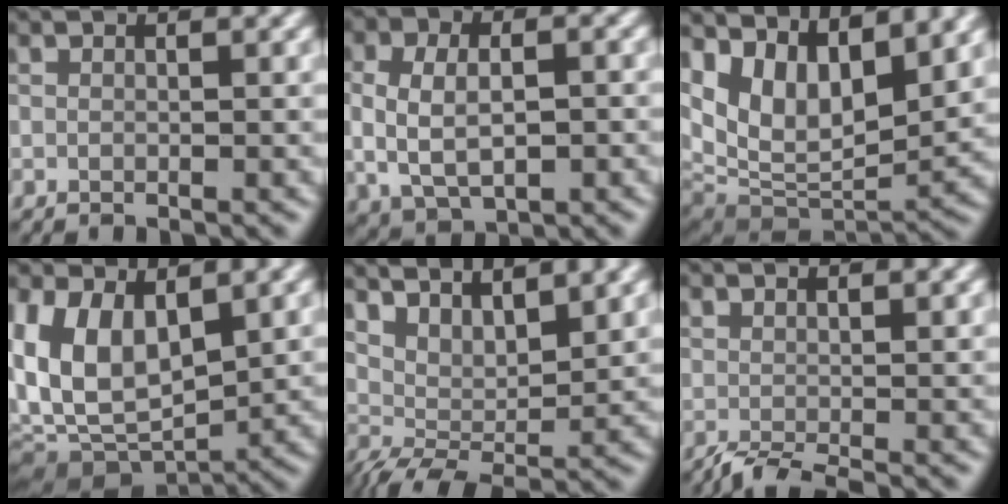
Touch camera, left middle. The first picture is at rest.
{"total": 5.8, "force": [-0.3, 3.7, 4.4], "torque": [-0.084, -0.004, 0.008]}
{"total": 12.1, "force": [5.0, 6.5, 8.9], "torque": [-0.161, -0.002, 0.089]}
{"total": 9.3, "force": [1.7, 5.5, 7.3], "torque": [-0.150, -0.011, 0.032]}
{"total": 5.8, "force": [4.2, 1.7, 3.6], "torque": [-0.066, 0.000, 0.073]}
{"total": 2.1, "force": [-0.5, 0.7, 2.0], "torque": [-0.023, -0.003, -0.018]}